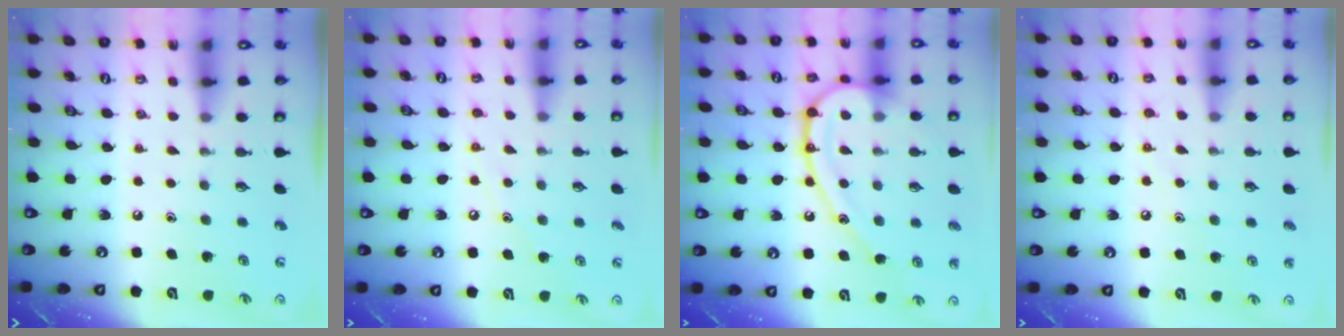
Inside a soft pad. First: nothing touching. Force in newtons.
{"total": 6.9, "press": 6.9, "slide": 0.7}
{"total": 17.9, "press": 17.9, "slide": 1.6}
{"total": 6.1, "press": 6.1, "slide": 0.7}